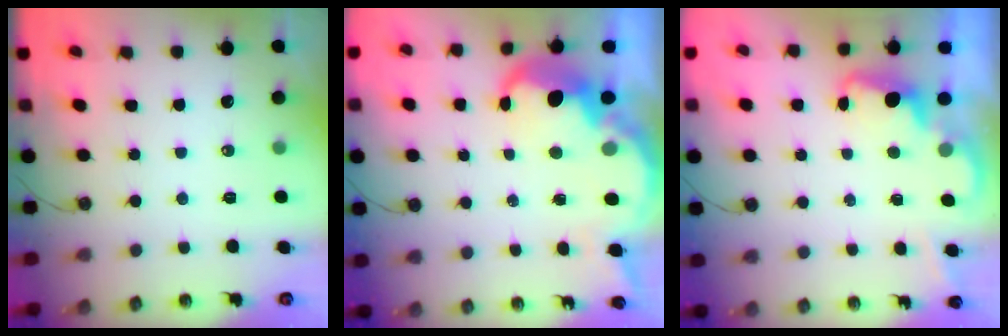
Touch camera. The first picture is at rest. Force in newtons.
{"total": 9.6, "press": 9.6, "slide": 0.7}
{"total": 2.0, "press": 1.9, "slide": 0.6}